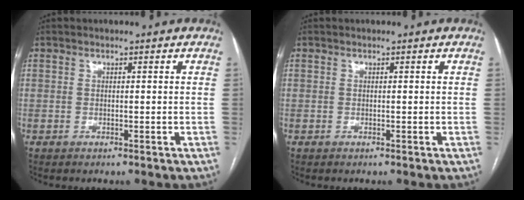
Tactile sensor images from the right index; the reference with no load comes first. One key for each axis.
{"total": 0.0}